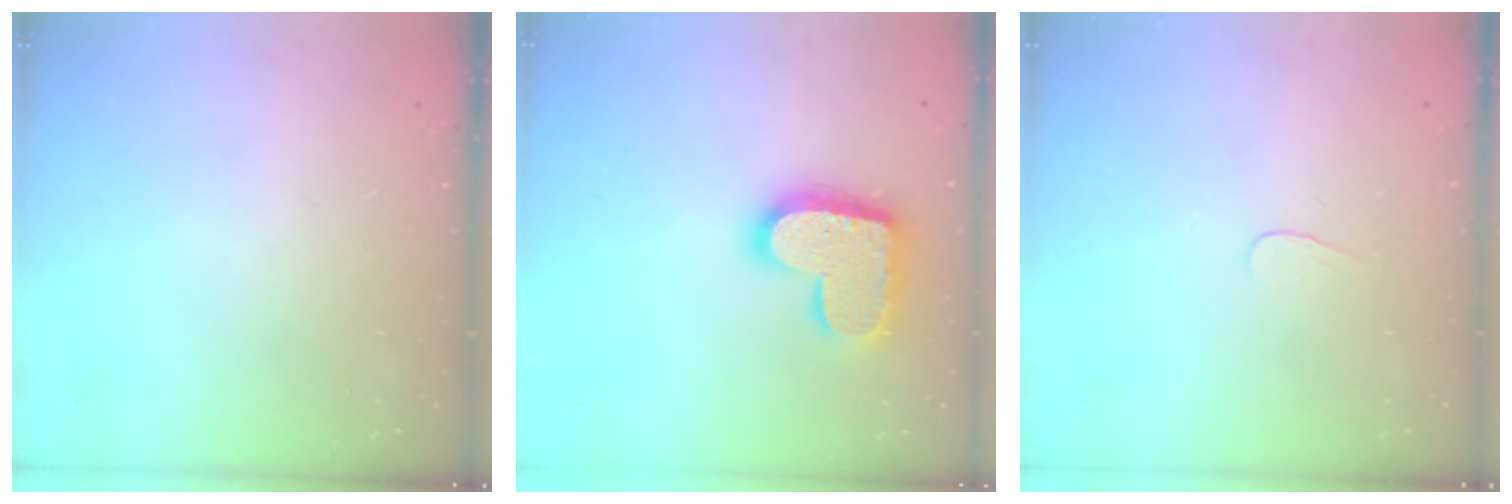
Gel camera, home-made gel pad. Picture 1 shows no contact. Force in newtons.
{"total": 17.5, "press": 17.5, "slide": 1.0}
{"total": 2.8, "press": 2.7, "slide": 0.3}